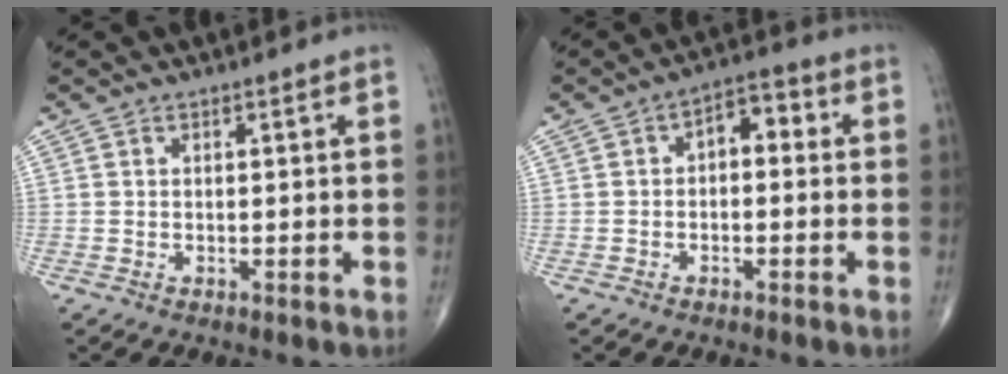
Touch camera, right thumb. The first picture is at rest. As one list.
[{"total": 5.1, "force": [0.1, 3.0, 4.1], "torque": [-0.040, 0.023, -0.012]}]